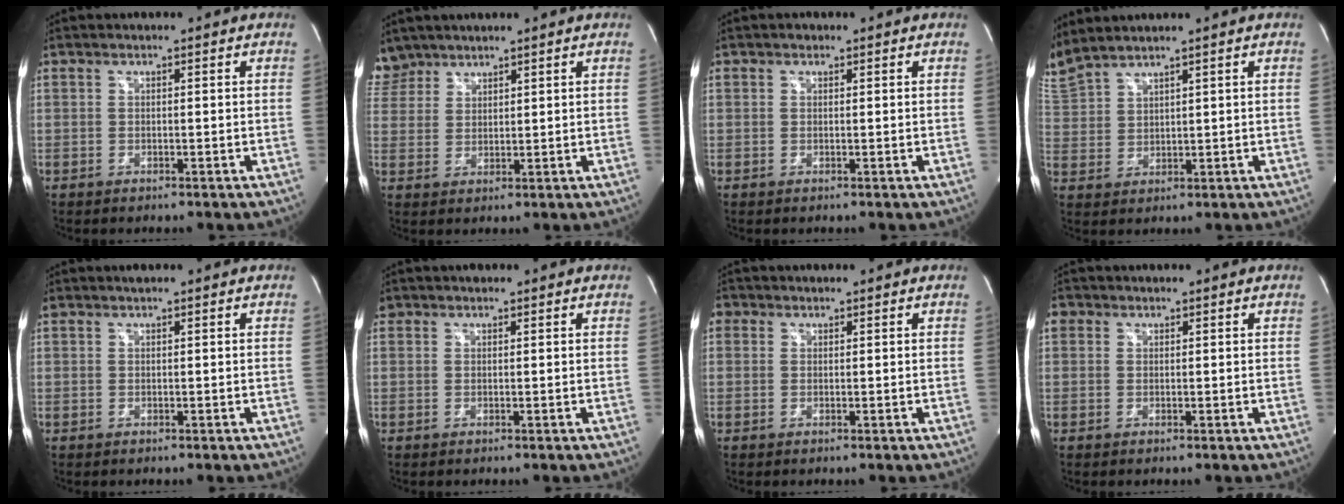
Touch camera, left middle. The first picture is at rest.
{"total": 5.4, "force": [4.7, 2.7, -0.2], "torque": [0.006, 0.010, 0.099]}
{"total": 0.7, "force": [0.4, 0.5, 0.2], "torque": [-0.002, 0.005, 0.005]}
{"total": 7.7, "force": [7.1, 0.4, 2.8], "torque": [-0.090, 0.013, 0.161]}
{"total": 0.7, "force": [0.6, 0.1, 0.4], "torque": [-0.016, 0.016, 0.015]}
{"total": 1.2, "force": [0.7, 0.9, 0.1], "torque": [0.004, 0.008, 0.010]}
{"total": 1.7, "force": [0.7, 1.5, 0.3], "torque": [0.003, 0.007, 0.008]}
{"total": 1.9, "force": [0.8, 1.7, 0.4], "torque": [-0.003, 0.013, 0.012]}